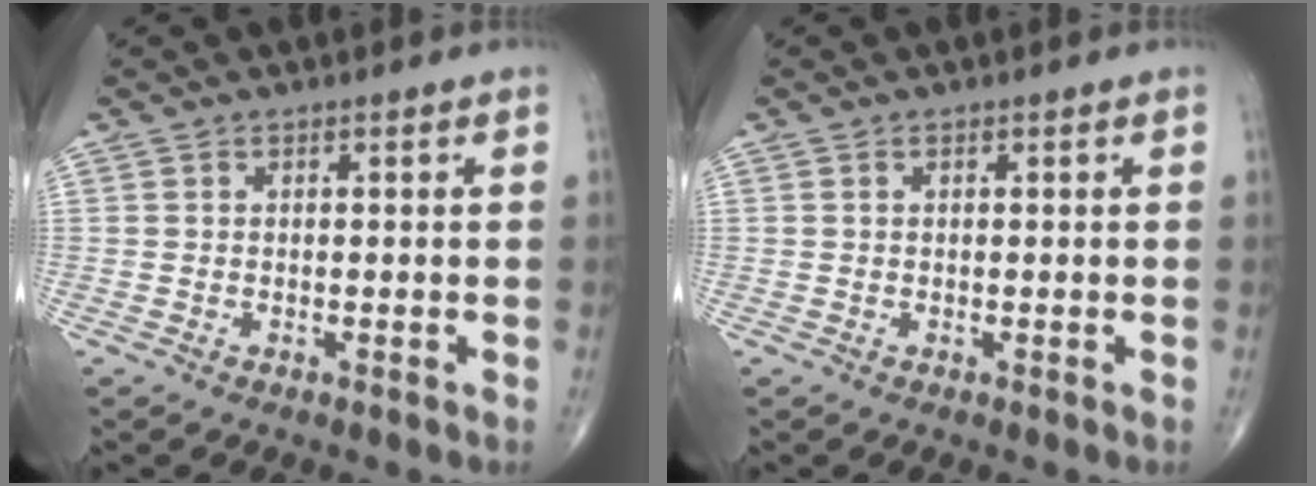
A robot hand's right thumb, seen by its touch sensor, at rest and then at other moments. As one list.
[{"total": 0.0}]